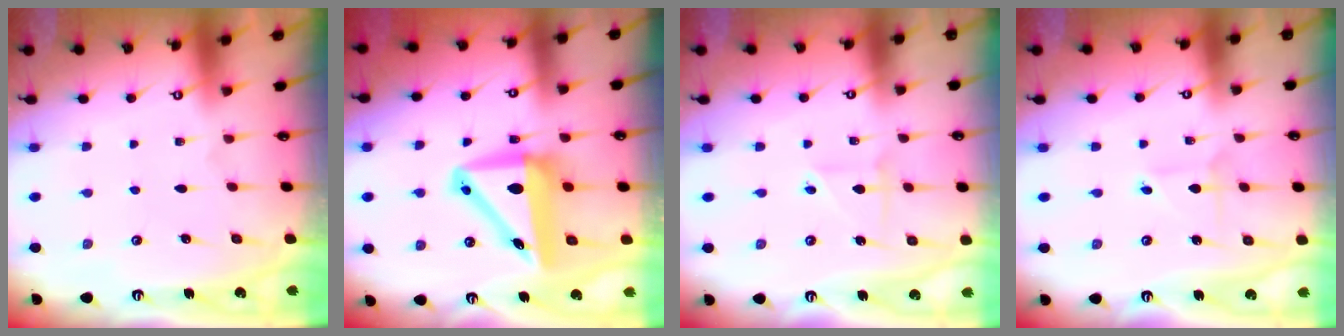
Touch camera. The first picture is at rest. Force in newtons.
{"total": 10.7, "press": 10.3, "slide": 3.0}
{"total": 2.3, "press": 2.3, "slide": 0.4}
{"total": 2.5, "press": 2.4, "slide": 0.2}